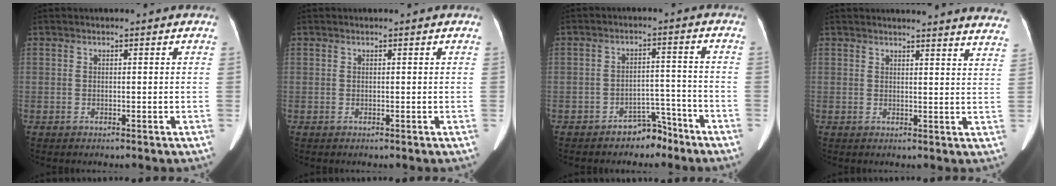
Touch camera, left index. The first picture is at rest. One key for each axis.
{"total": 0.0}
{"total": 4.8, "fx": -4.0, "fy": 2.4, "fz": 1.2, "tx": -0.016, "ty": 0.020, "tz": -0.056}
{"total": 17.0, "fx": 16.6, "fy": 0.8, "fz": 3.9, "tx": -0.033, "ty": -0.071, "tz": 0.165}